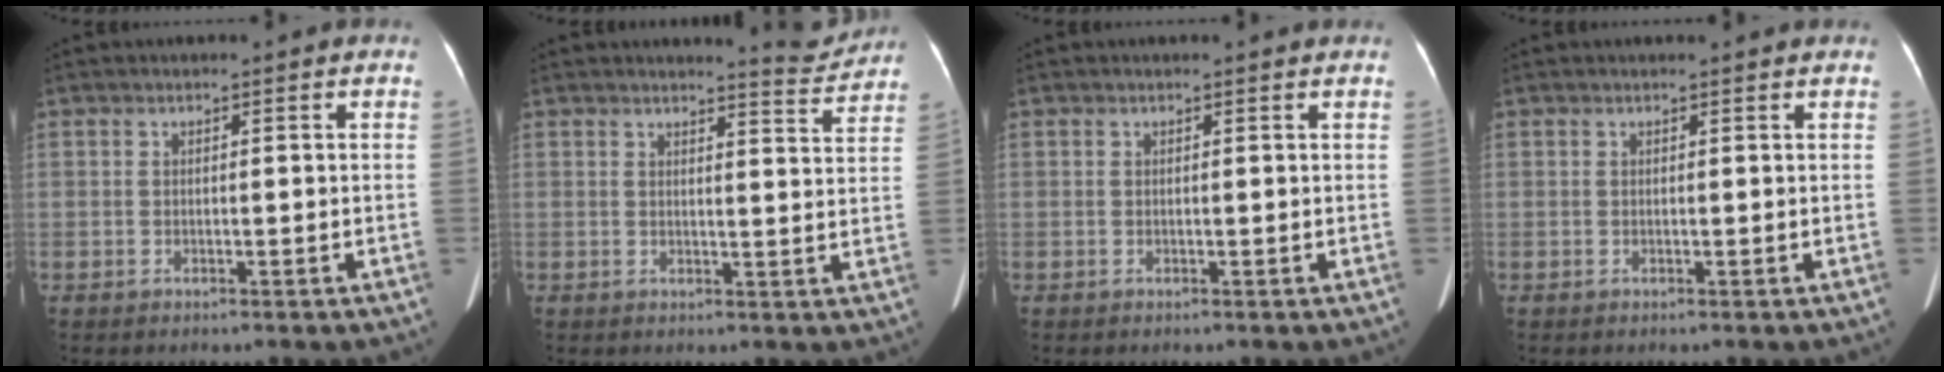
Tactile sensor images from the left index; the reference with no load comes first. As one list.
[{"total": 4.5, "force": [4.5, -0.2, 0.0], "torque": [-0.008, -0.028, 0.047]}, {"total": 0.9, "force": [0.8, -0.1, 0.1], "torque": [-0.009, 0.000, 0.007]}, {"total": 1.7, "force": [1.7, 0.0, 0.3], "torque": [-0.010, 0.009, 0.019]}]